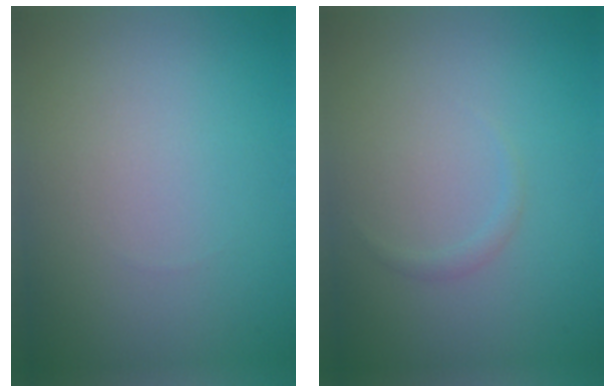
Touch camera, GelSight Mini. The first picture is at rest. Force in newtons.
{"total": 0.6, "press": 0.6, "slide": 0.1}